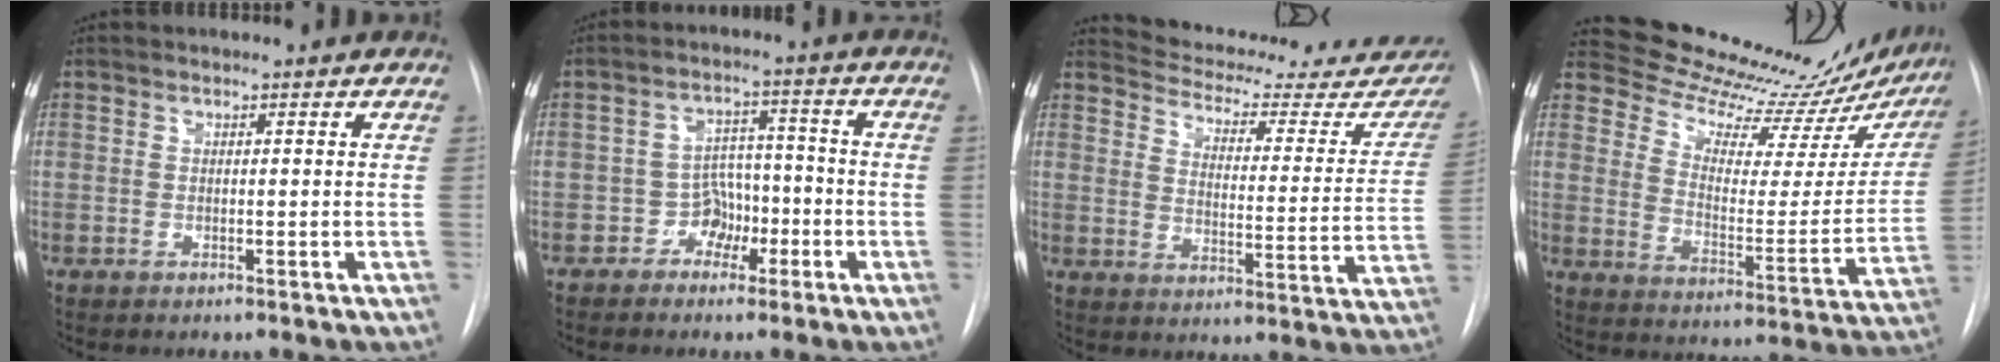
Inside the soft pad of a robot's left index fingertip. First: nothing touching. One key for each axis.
{"total": 5.0, "fx": -3.2, "fy": 3.6, "fz": 1.4, "tx": -0.011, "ty": 0.012, "tz": -0.051}
{"total": 21.7, "fx": 20.1, "fy": 5.1, "fz": 6.5, "tx": -0.083, "ty": -0.067, "tz": 0.236}
{"total": 21.8, "fx": 21.3, "fy": 3.1, "fz": 3.6, "tx": -0.054, "ty": -0.108, "tz": 0.275}